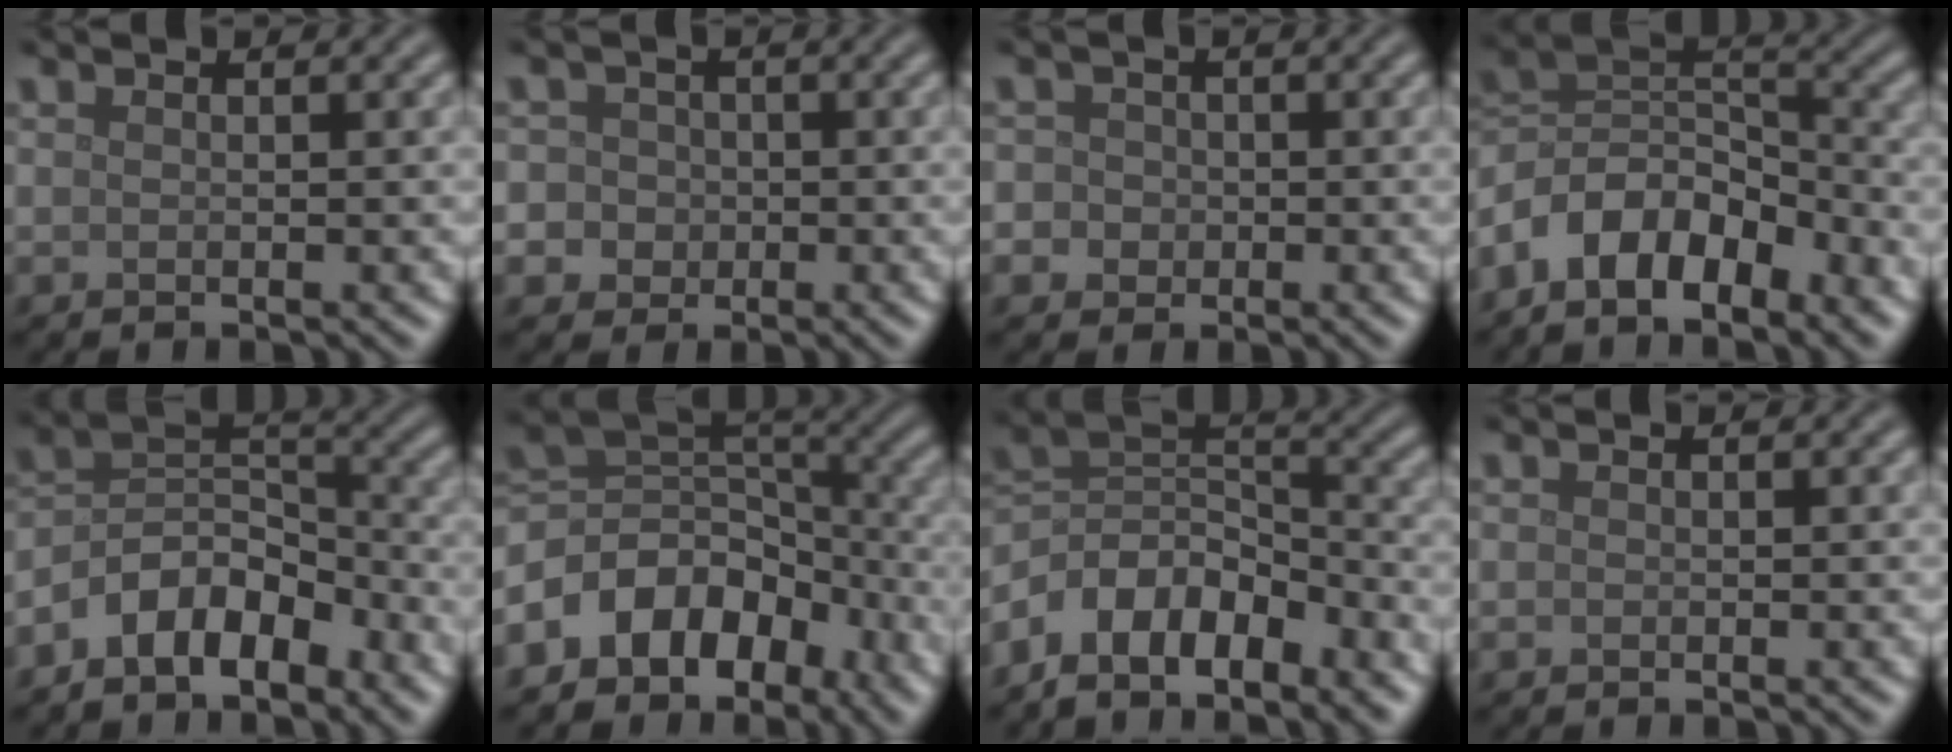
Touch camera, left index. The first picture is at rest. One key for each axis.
{"total": 5.6, "fx": -0.3, "fy": 5.4, "fz": 1.6, "tx": -0.020, "ty": 0.025, "tz": -0.031}
{"total": 4.1, "fx": -0.2, "fy": 3.9, "fz": 1.3, "tx": -0.001, "ty": 0.025, "tz": -0.029}
{"total": 8.3, "fx": -5.0, "fy": 4.1, "fz": 5.1, "tx": -0.080, "ty": 0.015, "tz": -0.104}
{"total": 6.7, "fx": -4.3, "fy": 3.5, "fz": 3.7, "tx": -0.052, "ty": 0.012, "tz": -0.089}
{"total": 8.1, "fx": -4.3, "fy": 5.8, "fz": 3.7, "tx": -0.047, "ty": 0.014, "tz": -0.093}
{"total": 7.7, "fx": -5.3, "fy": 3.7, "fz": 4.2, "tx": -0.061, "ty": 0.009, "tz": -0.110}
{"total": 0.0}